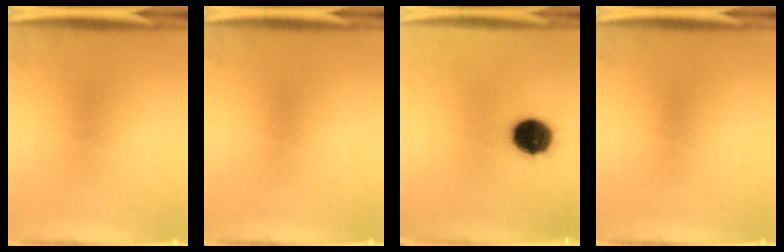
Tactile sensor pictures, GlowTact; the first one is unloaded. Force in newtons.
{"total": 0.0}
{"total": 11.8}
{"total": 0.0}